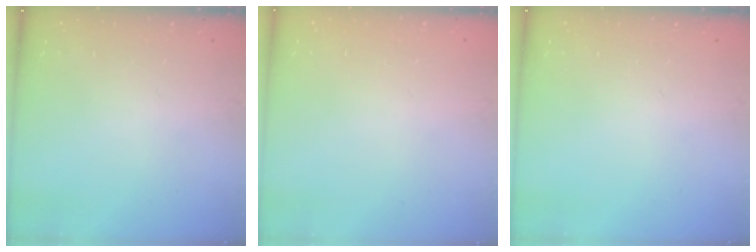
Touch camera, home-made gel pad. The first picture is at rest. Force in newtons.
{"total": 0.0}
{"total": 0.0}